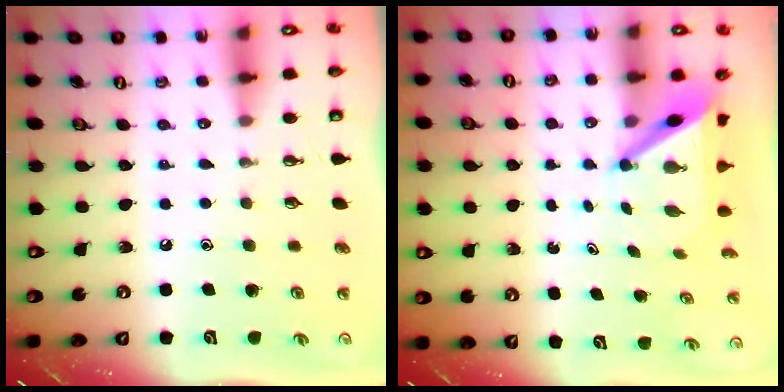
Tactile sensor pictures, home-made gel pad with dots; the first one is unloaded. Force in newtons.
{"total": 4.9, "press": 4.9, "slide": 0.6}